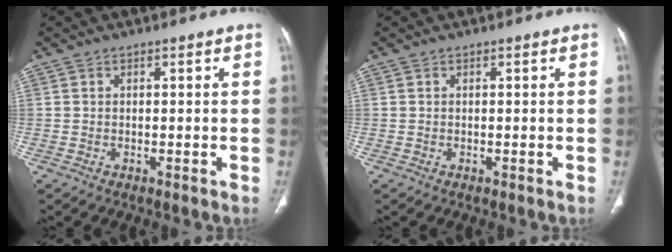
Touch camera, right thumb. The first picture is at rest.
{"total": 0.0}